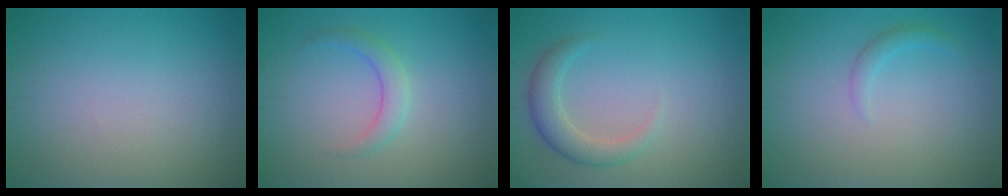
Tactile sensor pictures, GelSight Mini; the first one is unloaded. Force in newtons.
{"total": 2.0, "press": 2.0, "slide": 0.1}
{"total": 2.8, "press": 2.8, "slide": 0.2}
{"total": 1.2, "press": 1.1, "slide": 0.1}